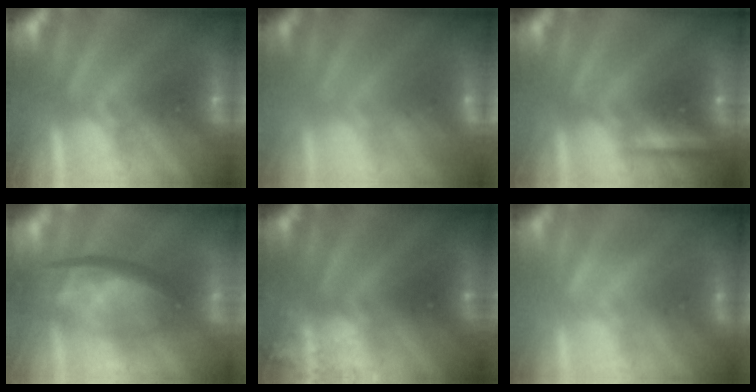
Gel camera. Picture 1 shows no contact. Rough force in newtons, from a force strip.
{"total": 2.9}
{"total": 2.3}
{"total": 7.5}
{"total": 3.4}
{"total": 1.7}